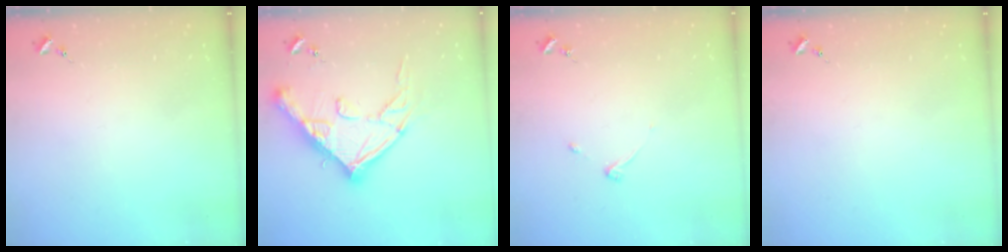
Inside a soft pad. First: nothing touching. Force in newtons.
{"total": 19.6, "press": 19.5, "slide": 2.0}
{"total": 3.3, "press": 3.2, "slide": 0.6}
{"total": 0.0}